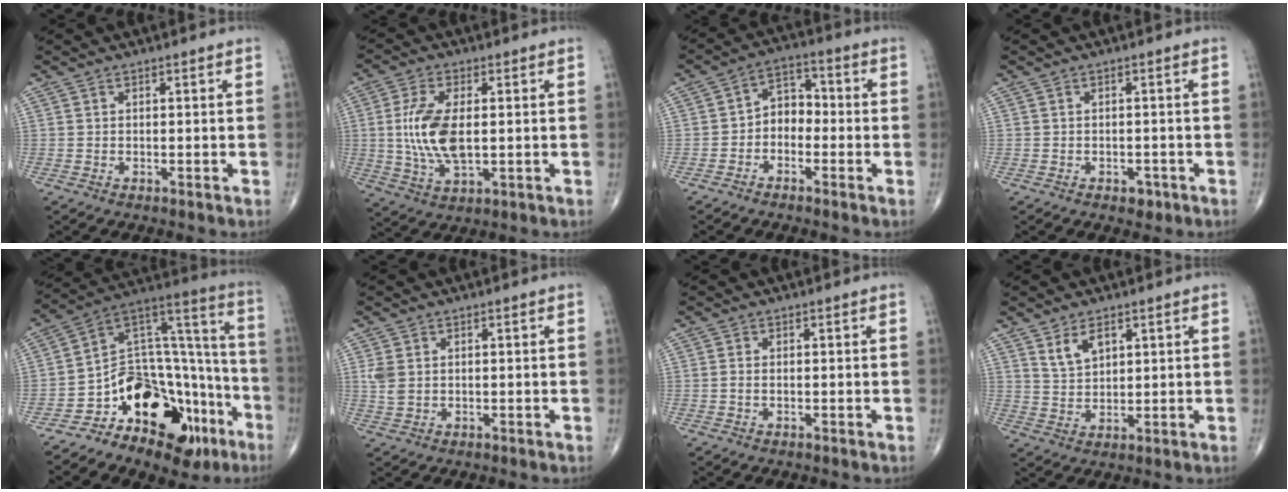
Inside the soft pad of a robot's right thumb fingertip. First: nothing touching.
{"total": 11.1, "force": [0.5, 5.3, 9.8], "torque": [-0.206, -0.009, 0.014]}
{"total": 5.8, "force": [-1.6, 4.4, 3.5], "torque": [-0.027, 0.032, -0.046]}
{"total": 2.0, "force": [-1.1, 1.4, 1.0], "torque": [-0.005, 0.002, -0.011]}
{"total": 23.3, "force": [-12.0, 13.0, 15.1], "torque": [-0.167, 0.120, -0.186]}
{"total": 3.1, "force": [0.6, 2.2, 2.1], "torque": [-0.048, 0.002, 0.017]}
{"total": 0.9, "force": [-0.1, 0.5, 0.7], "torque": [-0.017, 0.001, 0.000]}
{"total": 4.9, "force": [2.8, 2.7, 3.0], "torque": [-0.046, -0.017, 0.059]}